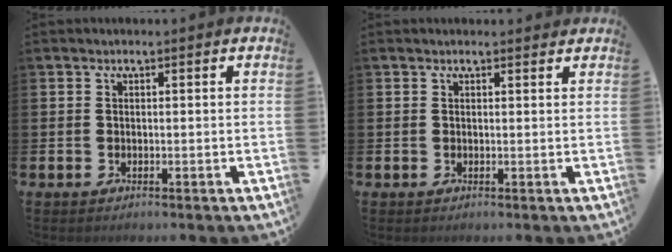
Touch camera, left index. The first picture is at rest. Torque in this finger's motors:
{"motor_torque": [0.23, -0.19, 0.06, -0.01]}